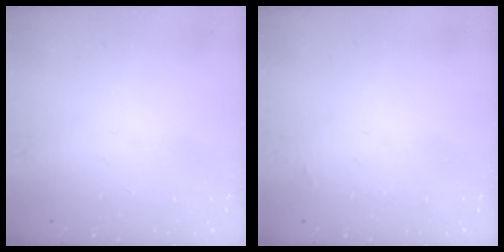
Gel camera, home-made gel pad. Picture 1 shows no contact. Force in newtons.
{"total": 1.3, "press": 1.3, "slide": 0.2}